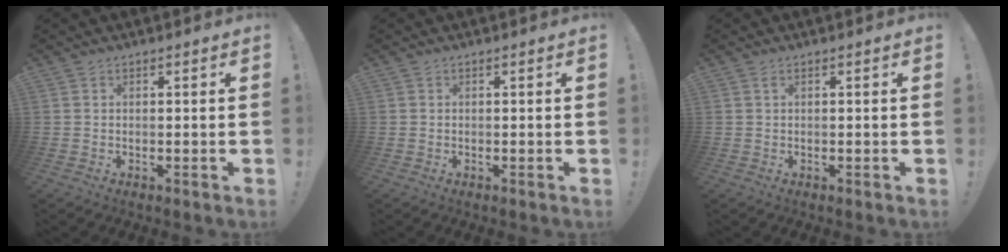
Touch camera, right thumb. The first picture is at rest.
{"total": 0.0}
{"total": 0.8, "force": [0.3, 0.1, 0.8], "torque": [-0.021, 0.003, 0.005]}